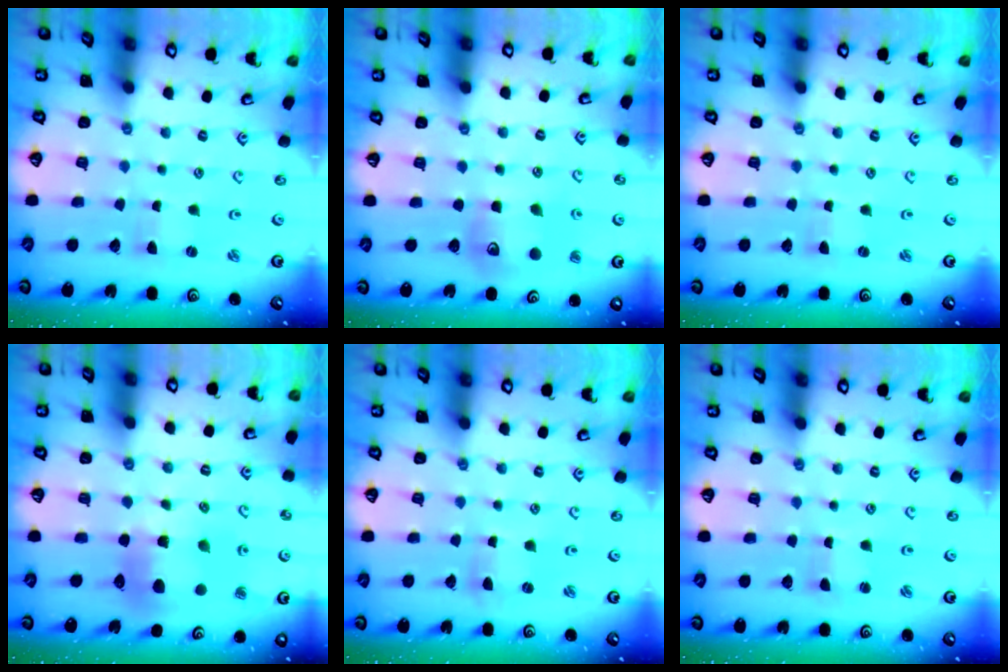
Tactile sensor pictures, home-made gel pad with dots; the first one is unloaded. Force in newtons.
{"total": 10.2, "press": 10.1, "slide": 1.0}
{"total": 0.0}
{"total": 11.0, "press": 10.9, "slide": 1.2}
{"total": 1.0, "press": 1.0, "slide": 0.2}
{"total": 0.6, "press": 0.5, "slide": 0.2}